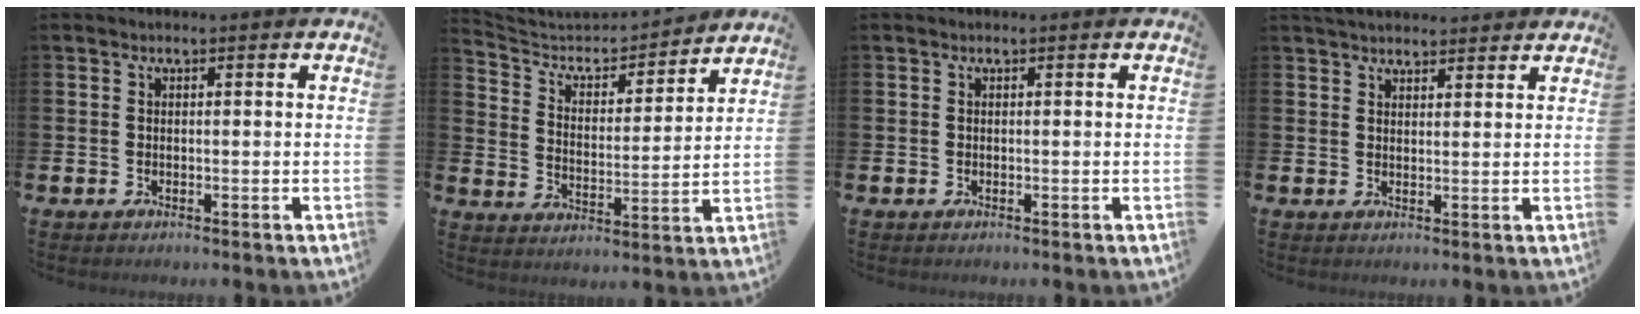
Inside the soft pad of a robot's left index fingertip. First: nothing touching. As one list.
[{"total": 5.5, "force": [5.1, 1.6, 1.1], "torque": [-0.053, -0.042, 0.084]}, {"total": 0.0}, {"total": 3.3, "force": [3.2, 0.6, 0.5], "torque": [-0.011, -0.010, 0.058]}]